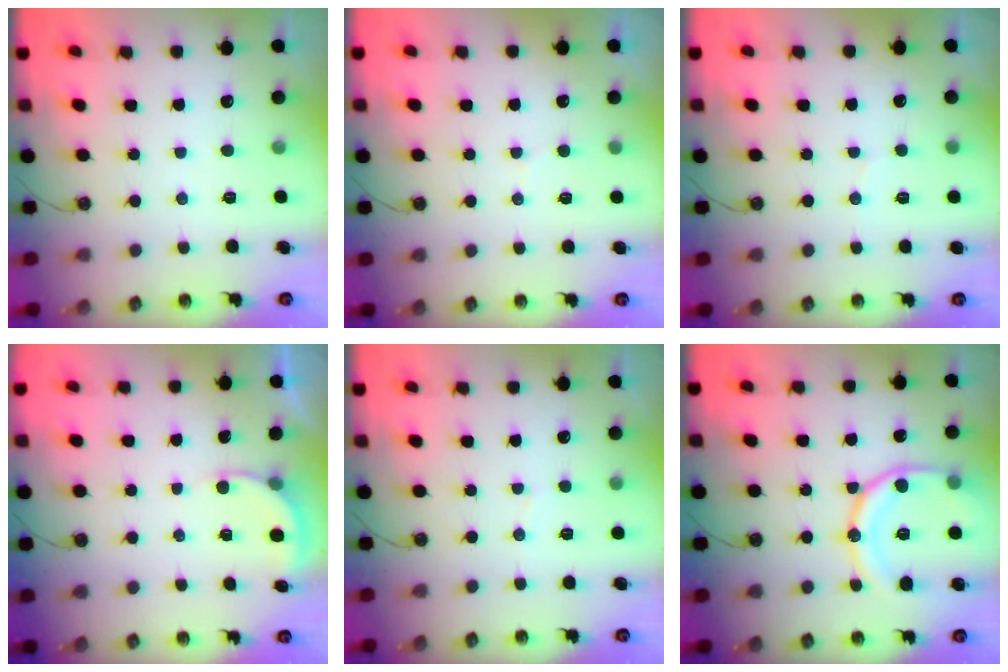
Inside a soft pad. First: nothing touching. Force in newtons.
{"total": 3.8, "press": 3.8, "slide": 0.4}
{"total": 4.0, "press": 3.6, "slide": 1.7}
{"total": 2.1, "press": 2.1, "slide": 0.2}
{"total": 3.0, "press": 2.9, "slide": 0.3}
{"total": 17.2, "press": 17.1, "slide": 2.0}